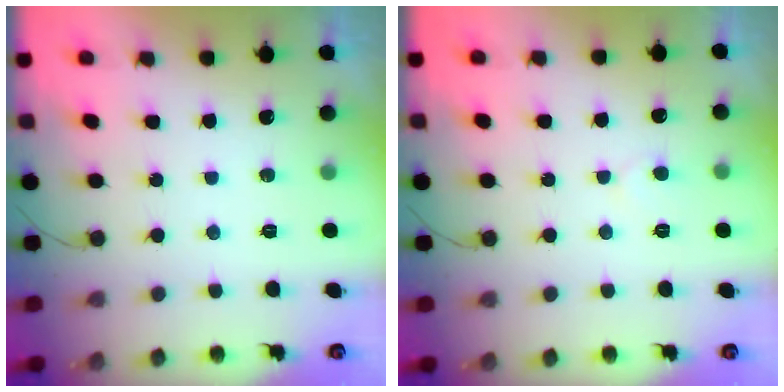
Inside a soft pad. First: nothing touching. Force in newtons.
{"total": 4.1, "press": 4.0, "slide": 0.4}